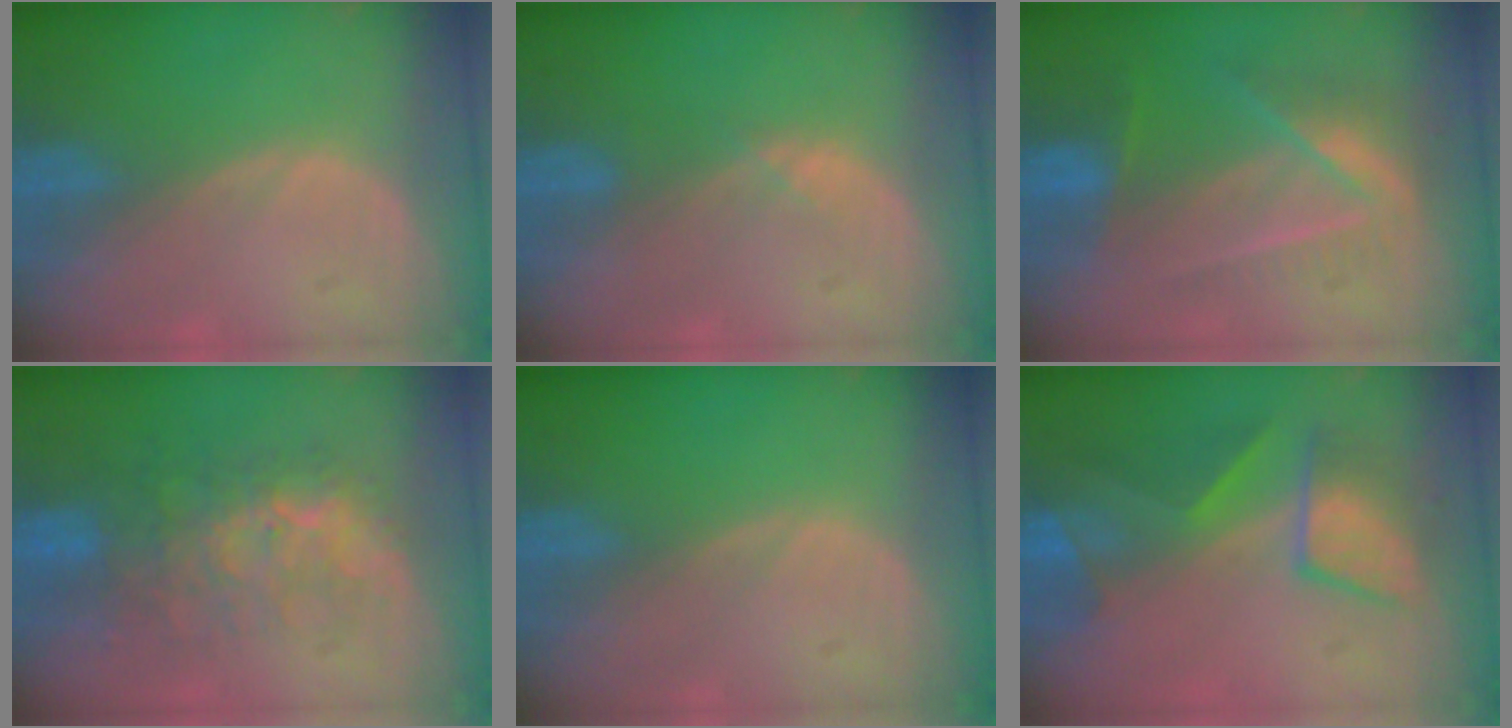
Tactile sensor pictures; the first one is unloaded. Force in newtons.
{"total": 0.9, "press": 0.9, "slide": 0.3}
{"total": 7.3, "press": 6.5, "slide": 3.2}
{"total": 8.4, "press": 8.1, "slide": 2.2}
{"total": 0.0}
{"total": 7.7, "press": 7.6, "slide": 1.2}